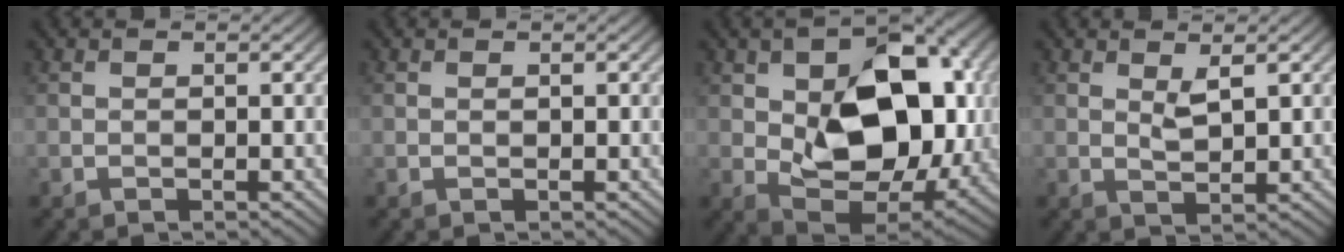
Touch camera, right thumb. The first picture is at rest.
{"total": 0.0}
{"total": 15.6, "force": [1.0, 9.7, 12.1], "torque": [-0.170, -0.004, 0.027]}
{"total": 2.2, "force": [1.1, 0.6, 1.8], "torque": [-0.040, -0.007, 0.024]}